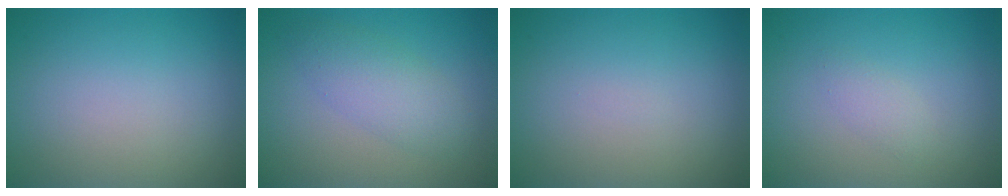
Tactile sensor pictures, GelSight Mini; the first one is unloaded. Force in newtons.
{"total": 2.3, "press": 2.3, "slide": 0.2}
{"total": 0.0}
{"total": 1.1, "press": 1.1, "slide": 0.1}